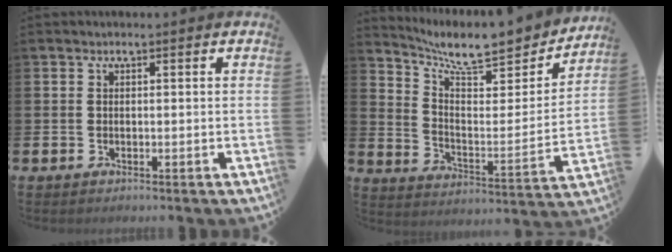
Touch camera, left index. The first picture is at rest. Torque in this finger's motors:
{"motor_torque": [0.04, -0.37, 0.43, 0.07]}